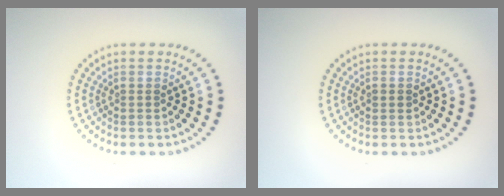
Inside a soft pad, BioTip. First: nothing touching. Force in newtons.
{"total": 0.8, "press": 0.8, "slide": 0.1}